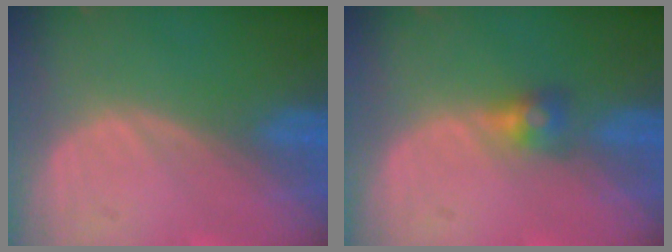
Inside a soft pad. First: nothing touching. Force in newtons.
{"total": 2.7, "press": 2.5, "slide": 0.9}